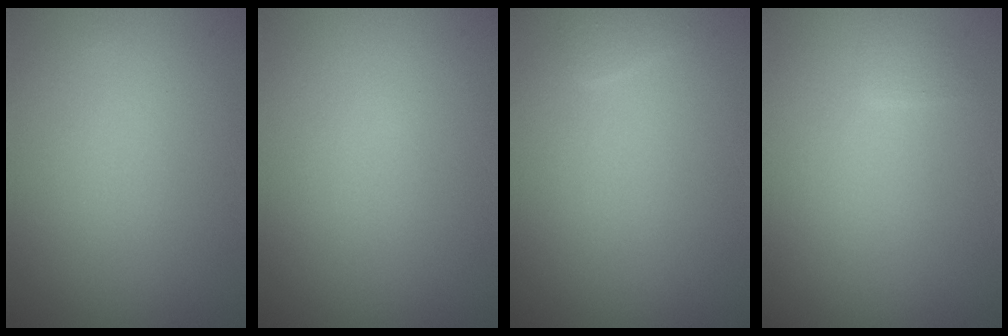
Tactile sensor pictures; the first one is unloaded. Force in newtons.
{"total": 0.0}
{"total": 0.7, "press": 0.7, "slide": 0.1}
{"total": 0.8, "press": 0.8, "slide": 0.0}